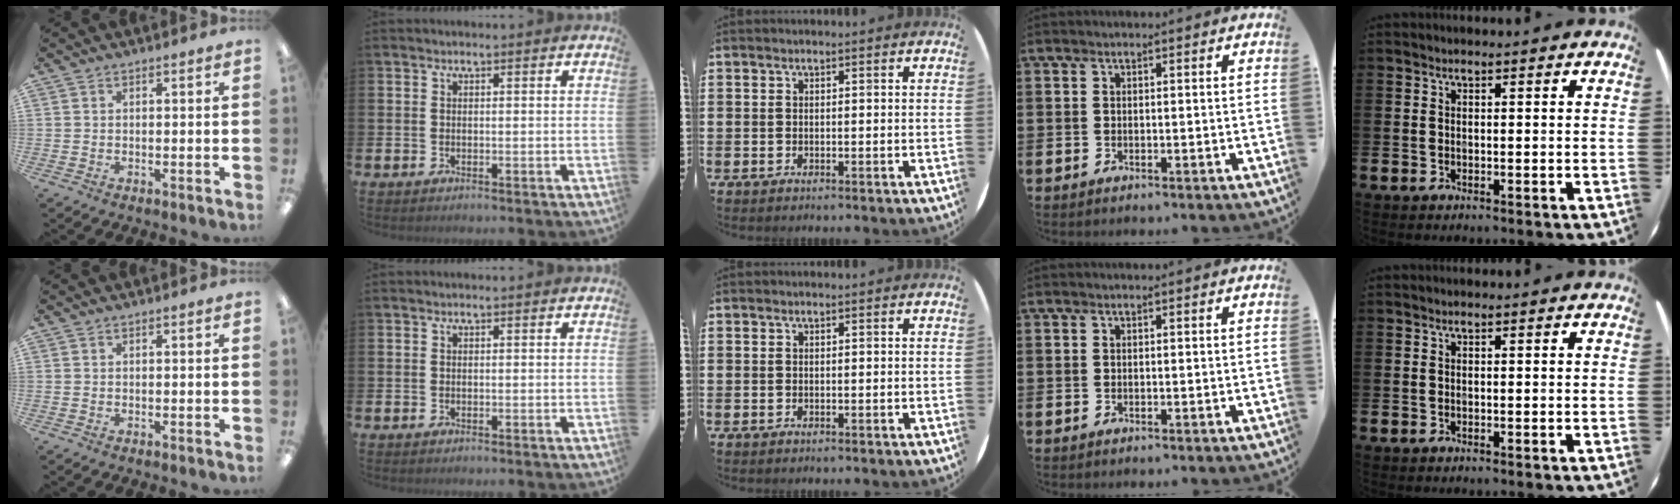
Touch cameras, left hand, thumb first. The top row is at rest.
{}